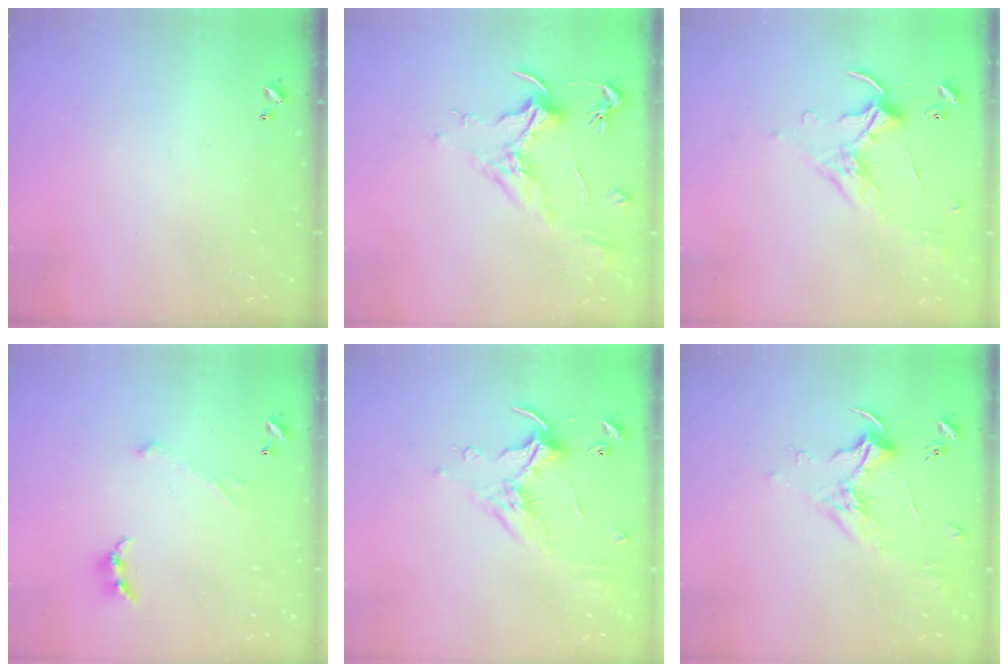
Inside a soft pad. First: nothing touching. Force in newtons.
{"total": 2.1, "press": 2.0, "slide": 0.8}
{"total": 0.7, "press": 0.6, "slide": 0.4}
{"total": 0.8, "press": 0.7, "slide": 0.4}
{"total": 0.5, "press": 0.4, "slide": 0.4}
{"total": 1.8, "press": 1.7, "slide": 0.8}